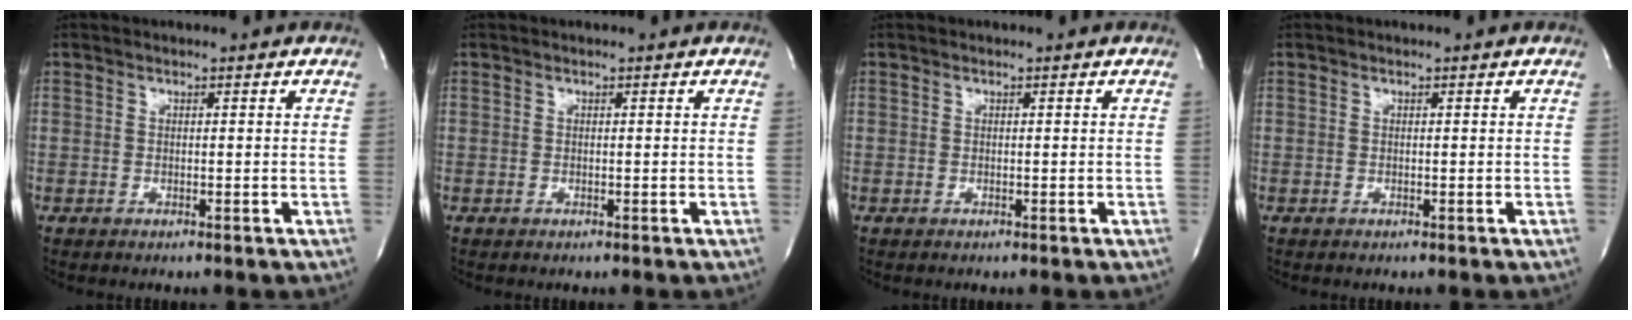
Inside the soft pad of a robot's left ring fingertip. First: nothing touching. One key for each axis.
{"total": 0.0}
{"total": 0.0}
{"total": 0.0}